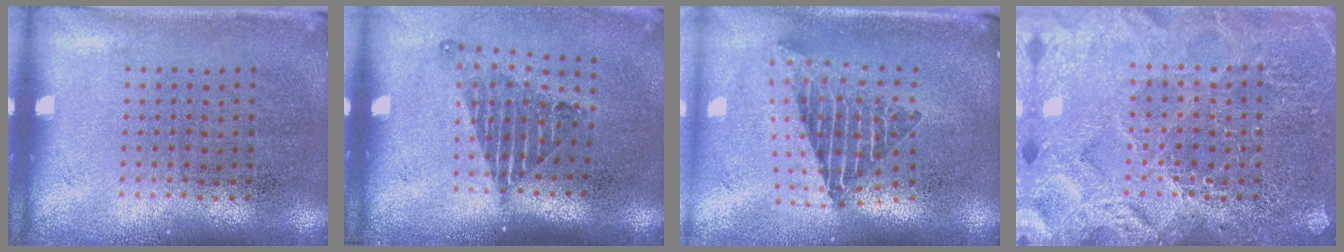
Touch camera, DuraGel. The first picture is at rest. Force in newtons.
{"total": 1.4, "press": 1.1, "slide": 0.9}
{"total": 2.2, "press": 1.6, "slide": 1.6}
{"total": 6.1, "press": 6.0, "slide": 0.9}